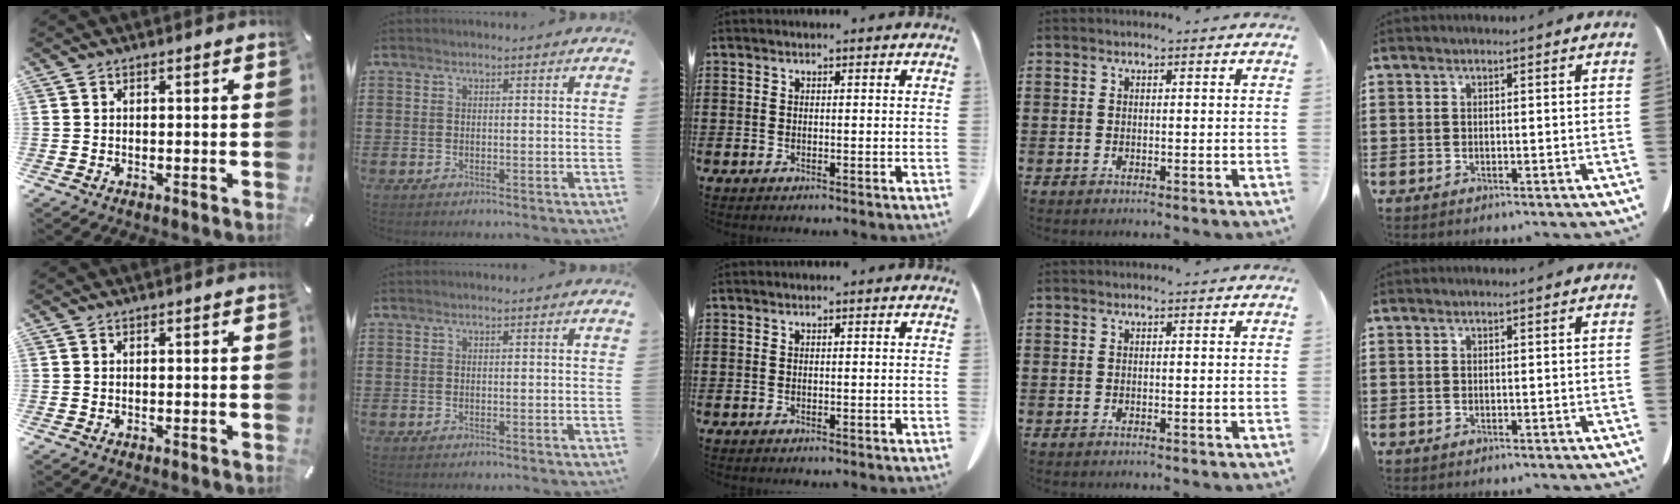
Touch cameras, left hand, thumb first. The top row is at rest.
{}